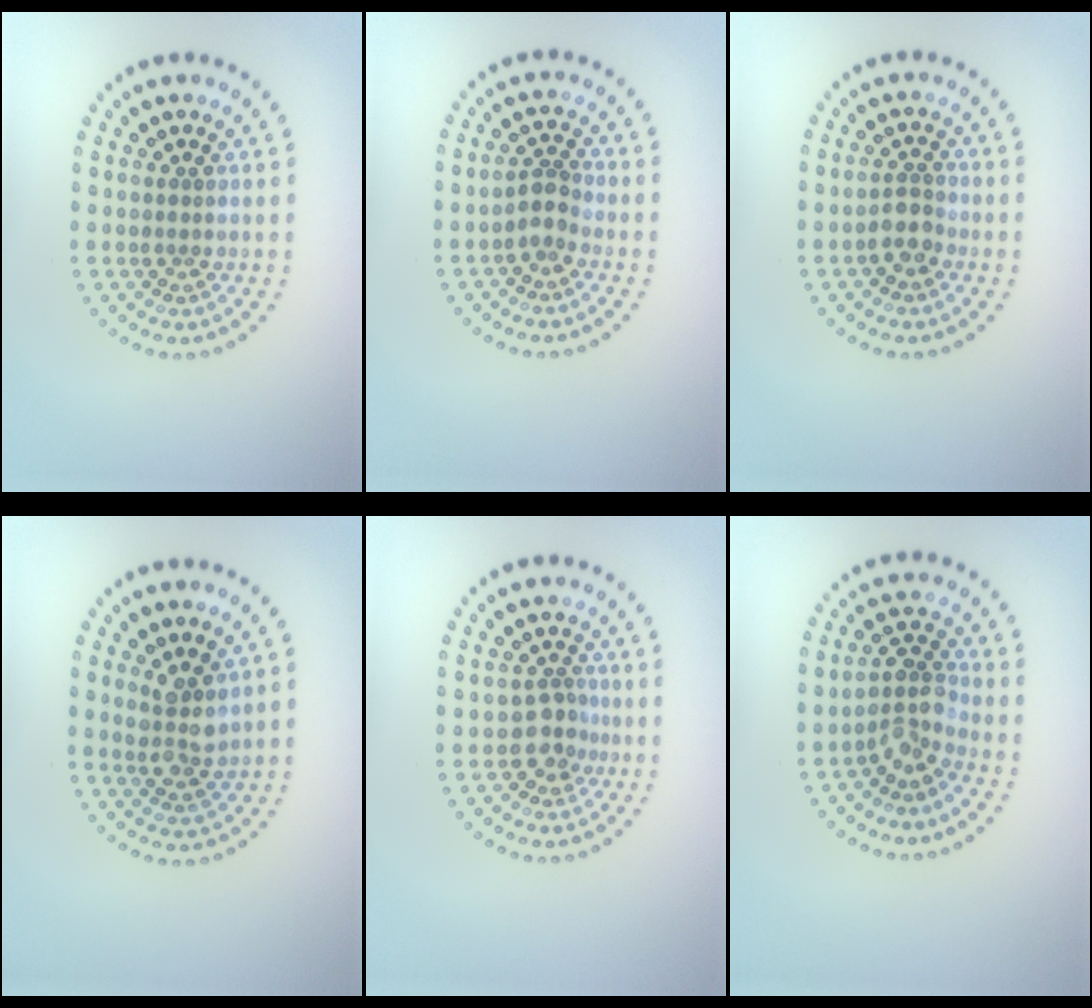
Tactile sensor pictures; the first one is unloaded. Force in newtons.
{"total": 1.9, "press": 1.5, "slide": 1.1}
{"total": 2.1, "press": 1.8, "slide": 1.0}
{"total": 3.0, "press": 2.7, "slide": 1.3}
{"total": 2.2, "press": 1.7, "slide": 1.3}
{"total": 2.9, "press": 2.2, "slide": 1.8}